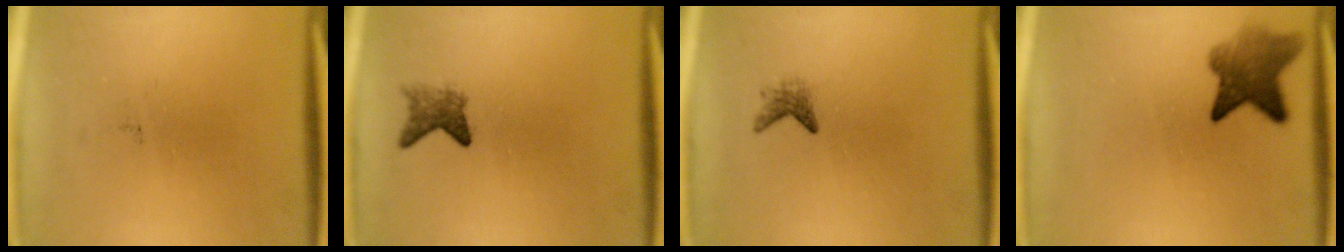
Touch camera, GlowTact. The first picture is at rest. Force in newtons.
{"total": 2.5}
{"total": 1.5}
{"total": 5.9}